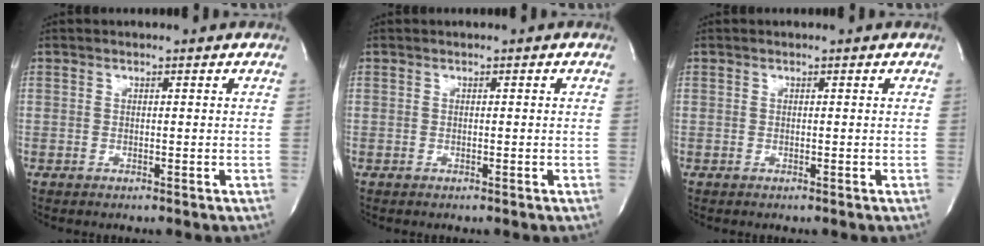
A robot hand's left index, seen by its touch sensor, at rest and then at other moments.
{"total": 0.0}
{"total": 0.0}